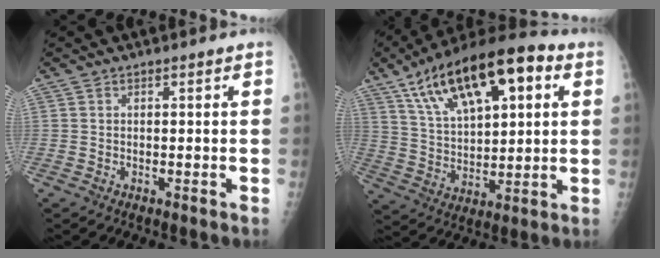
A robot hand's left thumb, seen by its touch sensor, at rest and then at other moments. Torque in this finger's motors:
{"motor_torque": [1.01, 1.03, 1.50, -1.27, 0.22]}